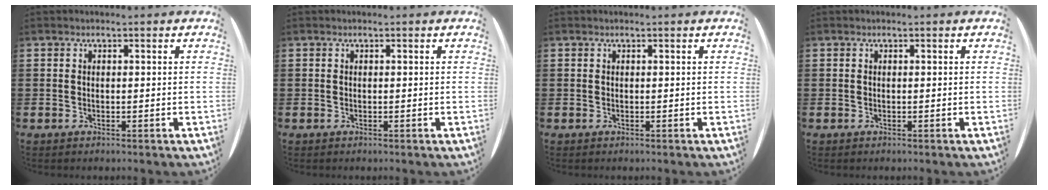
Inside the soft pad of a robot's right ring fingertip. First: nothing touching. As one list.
[{"total": 0.0}, {"total": 0.0}, {"total": 0.0}]